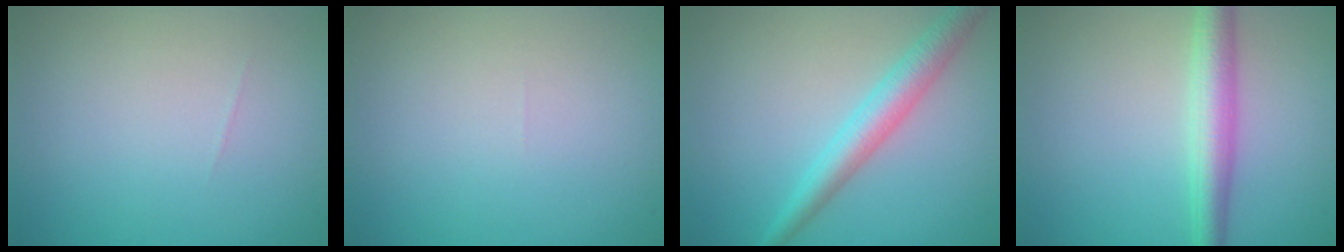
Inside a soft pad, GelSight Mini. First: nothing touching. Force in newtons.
{"total": 0.0}
{"total": 3.5, "press": 3.5, "slide": 0.1}
{"total": 3.9, "press": 3.9, "slide": 0.1}